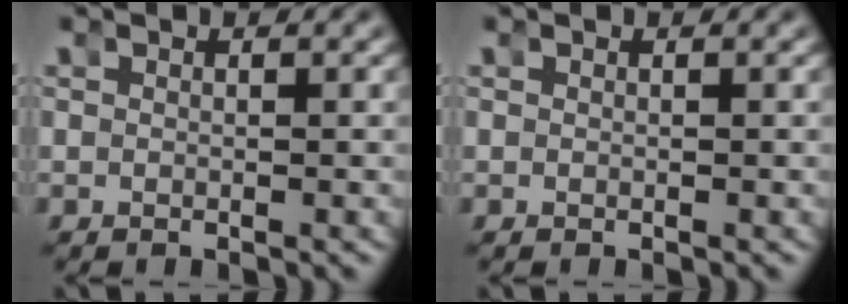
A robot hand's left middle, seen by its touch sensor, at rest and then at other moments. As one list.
[{"total": 0.0}]